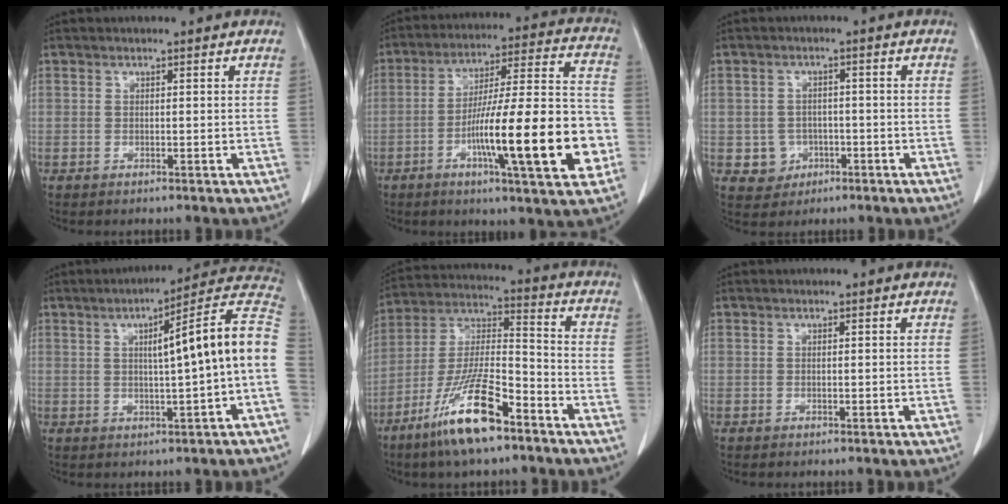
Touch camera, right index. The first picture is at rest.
{"total": 20.8, "force": [-6.3, 2.0, 19.7], "torque": [-0.286, 0.009, -0.091]}
{"total": 4.0, "force": [-1.1, 3.8, 0.3], "torque": [0.004, 0.011, -0.008]}
{"total": 13.8, "force": [0.4, -0.2, 13.8], "torque": [-0.186, 0.032, -0.001]}
{"total": 15.1, "force": [-9.3, 2.9, 11.5], "torque": [-0.233, -0.021, -0.171]}
{"total": 0.0}